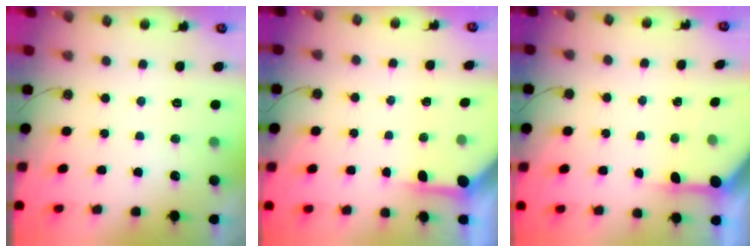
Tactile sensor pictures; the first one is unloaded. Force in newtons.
{"total": 3.9, "press": 3.9, "slide": 0.5}
{"total": 5.7, "press": 5.7, "slide": 0.4}